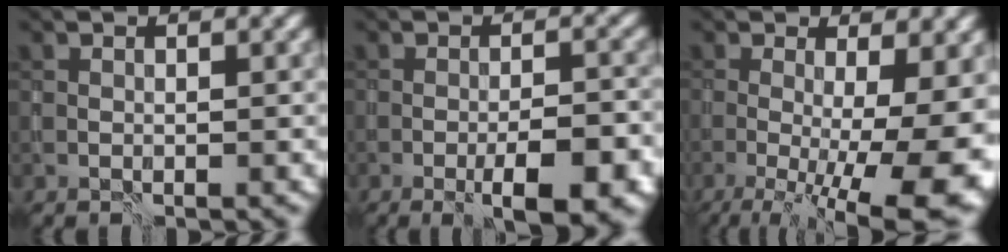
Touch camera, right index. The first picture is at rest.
{"total": 5.3, "force": [-2.5, 1.2, 4.5], "torque": [-0.068, -0.006, -0.036]}
{"total": 13.4, "force": [-2.6, 4.5, 12.3], "torque": [-0.146, -0.016, -0.022]}